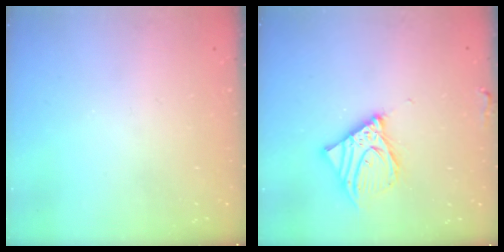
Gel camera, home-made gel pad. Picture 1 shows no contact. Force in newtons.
{"total": 11.7, "press": 11.5, "slide": 2.2}